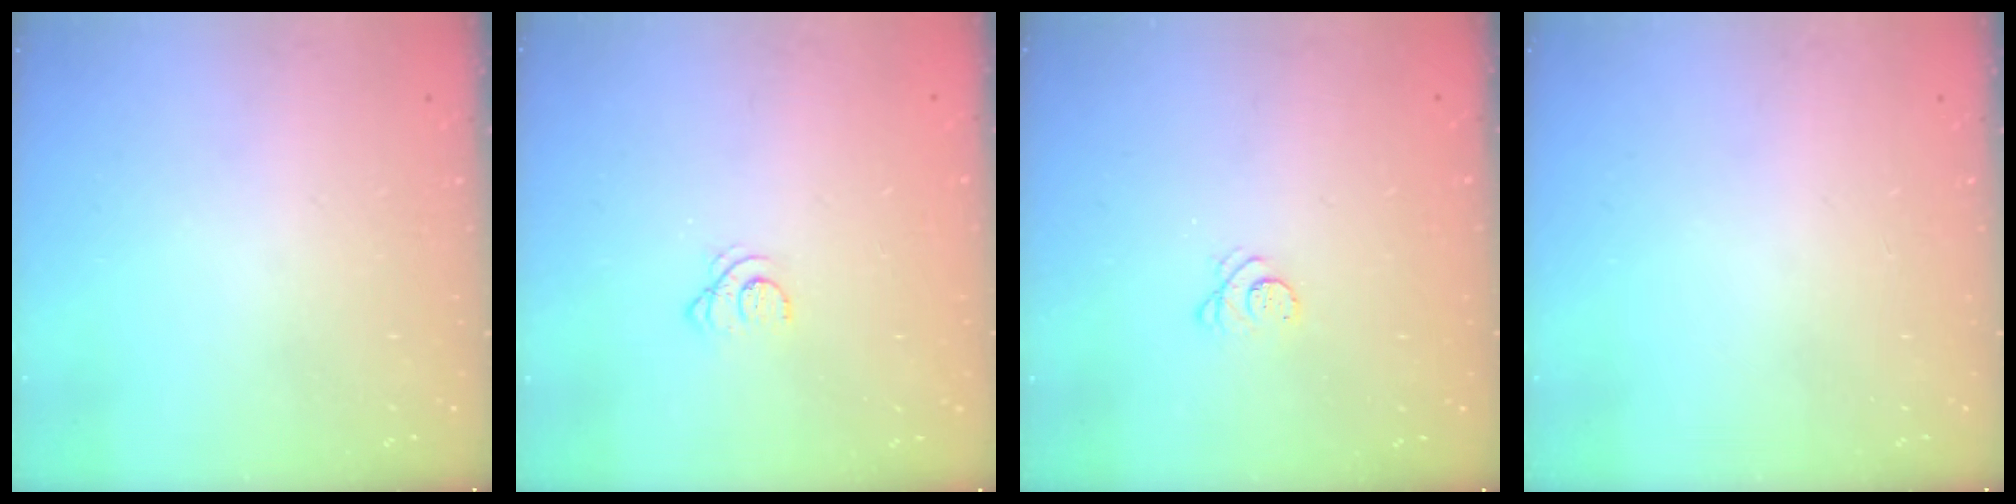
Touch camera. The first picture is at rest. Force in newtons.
{"total": 2.1, "press": 2.1, "slide": 0.3}
{"total": 3.3, "press": 3.3, "slide": 0.4}
{"total": 0.0}